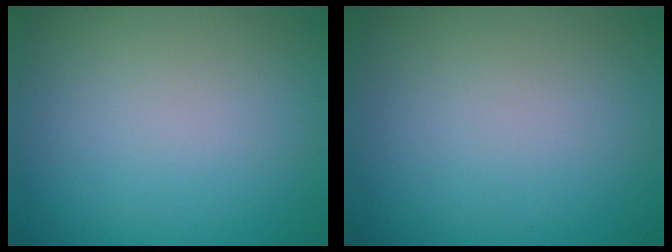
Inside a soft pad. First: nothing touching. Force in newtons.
{"total": 0.0}